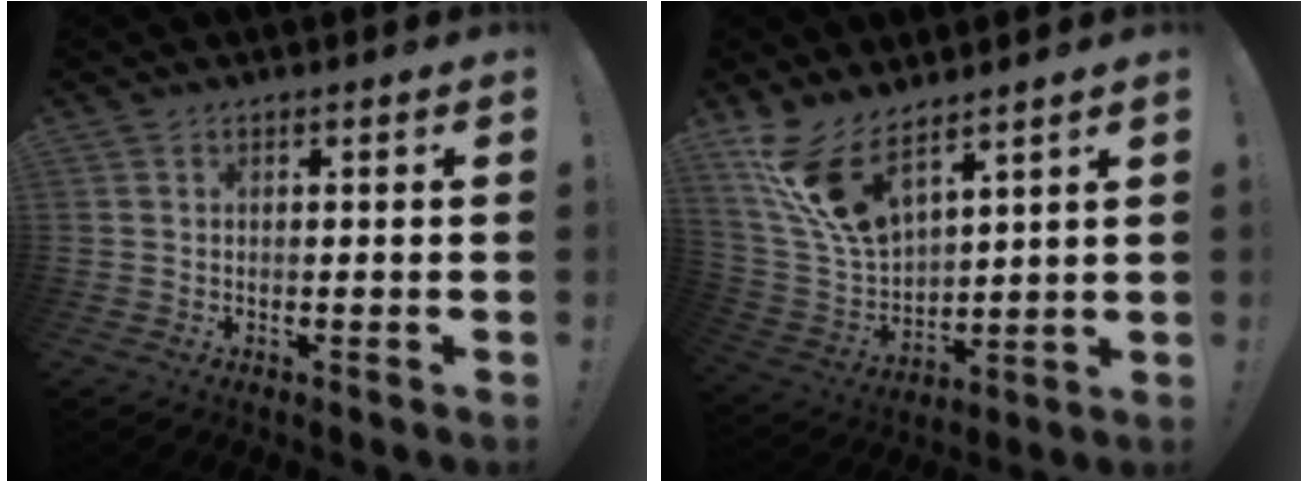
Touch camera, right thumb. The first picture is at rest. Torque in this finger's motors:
{"motor_torque": [1.50, 1.74, 0.68, 0.62, 0.25]}